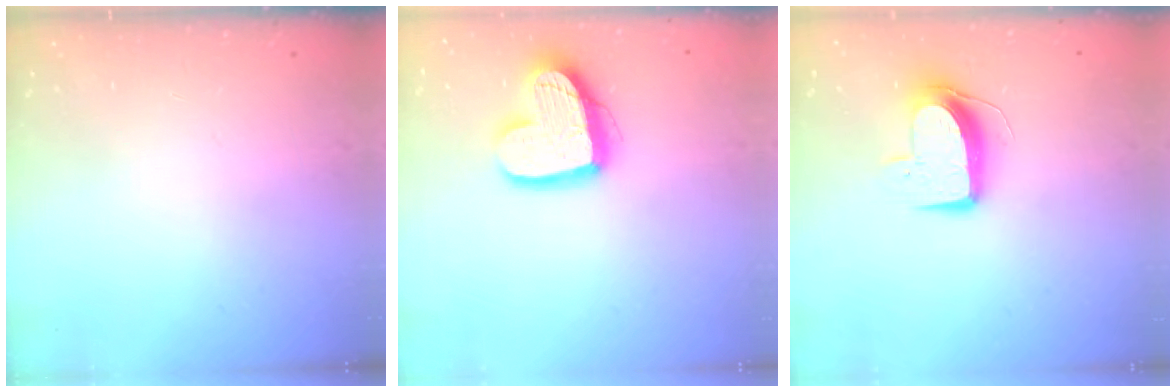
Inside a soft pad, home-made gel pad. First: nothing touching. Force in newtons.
{"total": 15.3, "press": 15.2, "slide": 1.3}
{"total": 9.6, "press": 9.6, "slide": 0.7}